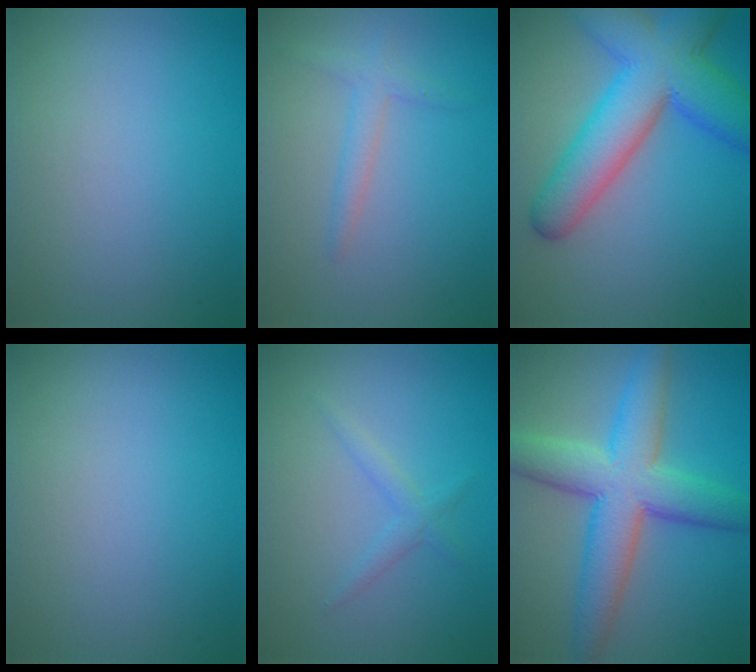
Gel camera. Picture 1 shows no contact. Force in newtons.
{"total": 1.8, "press": 1.8, "slide": 0.1}
{"total": 9.9, "press": 9.9, "slide": 0.4}
{"total": 0.0}
{"total": 1.4, "press": 1.4, "slide": 0.0}
{"total": 8.6, "press": 8.5, "slide": 0.2}